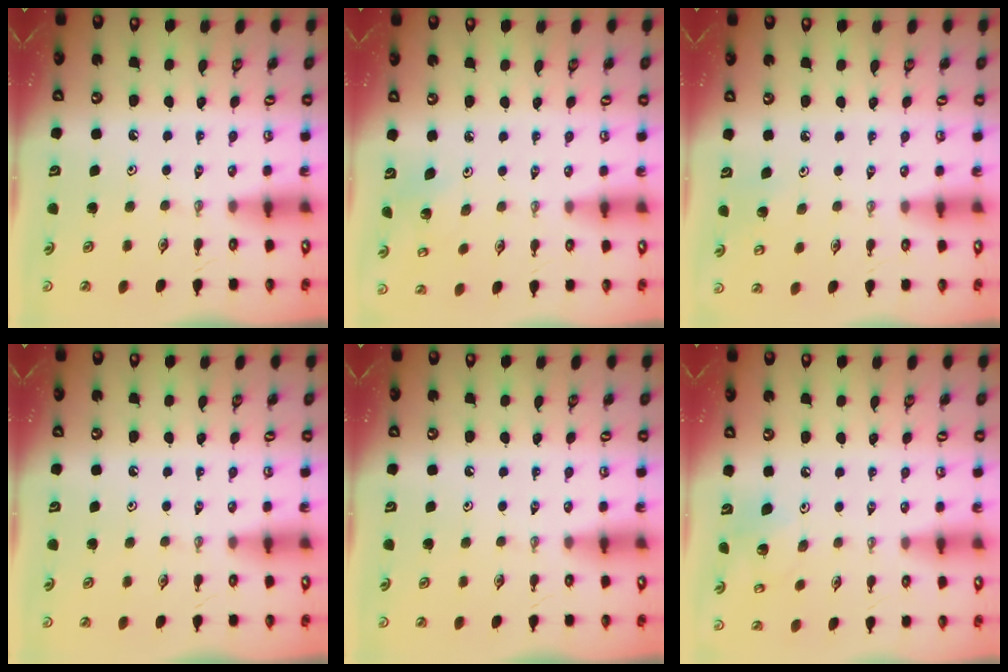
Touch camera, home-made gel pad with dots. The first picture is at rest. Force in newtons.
{"total": 3.5, "press": 3.5, "slide": 0.2}
{"total": 4.6, "press": 4.5, "slide": 1.1}
{"total": 0.0}
{"total": 0.0}
{"total": 9.4, "press": 9.2, "slide": 1.8}